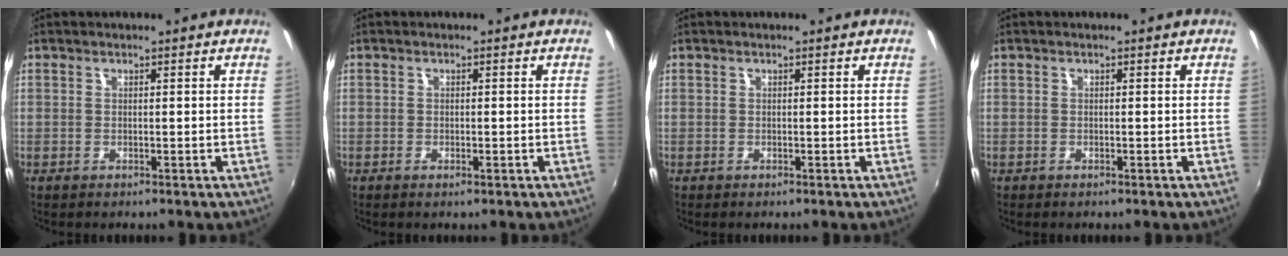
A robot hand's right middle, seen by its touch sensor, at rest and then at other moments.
{"total": 0.8, "force": [-0.5, 0.4, 0.5], "torque": [-0.009, -0.003, -0.008]}
{"total": 0.0}
{"total": 0.0}